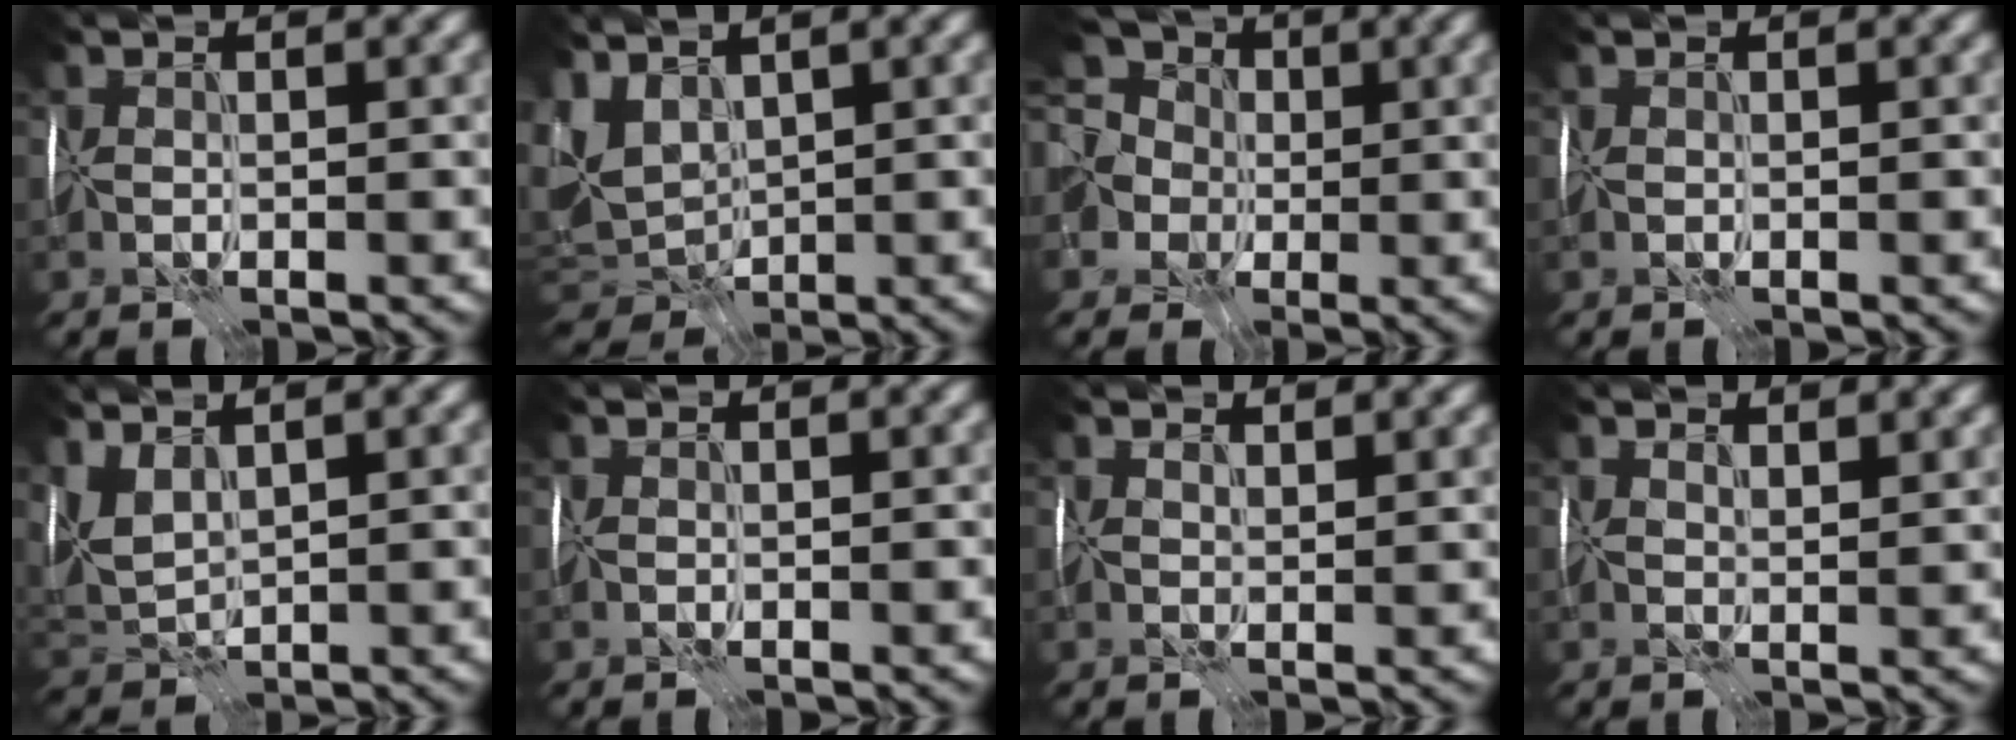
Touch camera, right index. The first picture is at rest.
{"total": 4.3, "force": [0.7, 2.7, 3.2], "torque": [-0.076, 0.001, 0.008]}
{"total": 10.1, "force": [0.8, 8.0, 6.2], "torque": [-0.130, 0.010, -0.022]}
{"total": 0.0}
{"total": 3.0, "force": [1.9, 1.2, 2.1], "torque": [-0.058, 0.005, 0.039]}
{"total": 0.0}
{"total": 1.8, "force": [1.6, 0.3, 0.6], "torque": [-0.010, 0.000, 0.024]}
{"total": 2.4, "force": [2.1, 0.6, 1.1], "torque": [-0.017, 0.000, 0.029]}